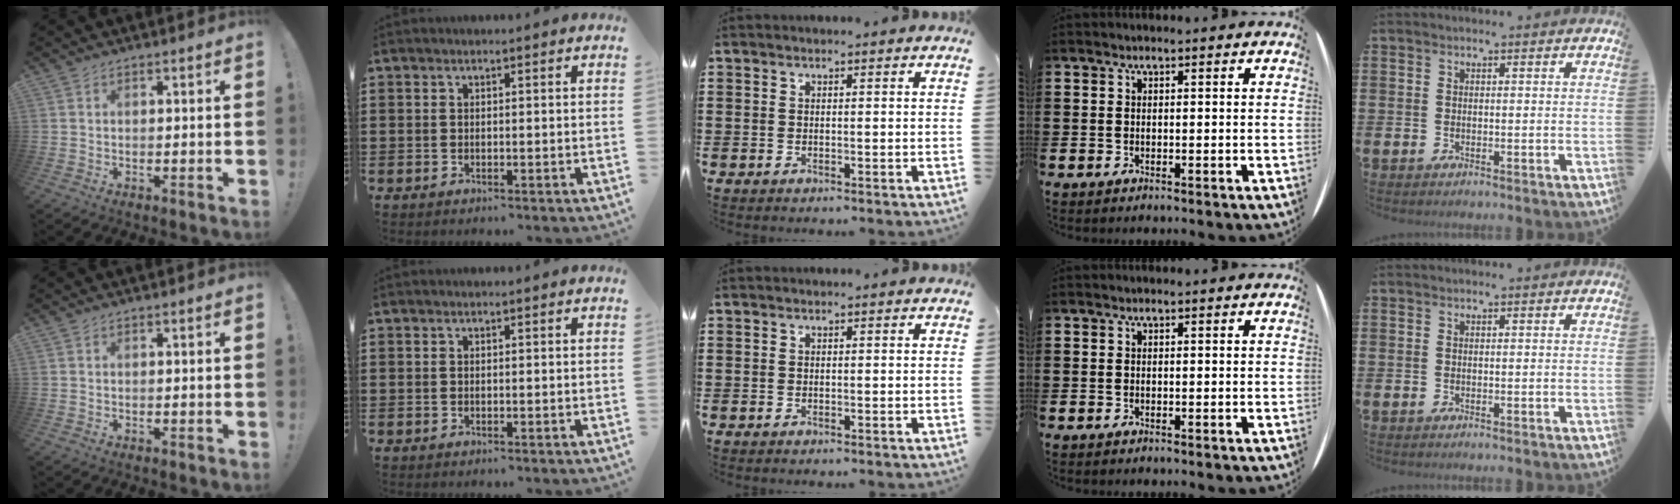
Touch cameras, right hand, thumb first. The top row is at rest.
{}